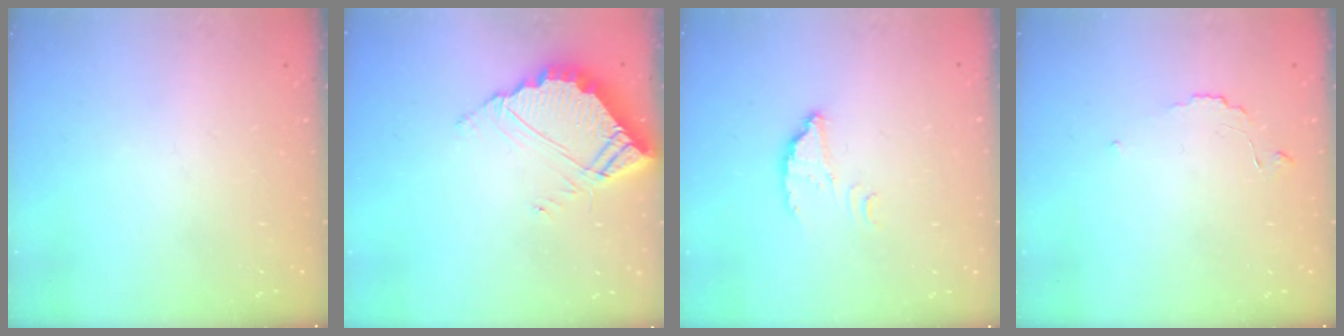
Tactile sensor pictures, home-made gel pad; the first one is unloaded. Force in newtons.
{"total": 7.6, "press": 7.6, "slide": 0.3}
{"total": 2.6, "press": 2.6, "slide": 0.2}
{"total": 4.9, "press": 4.9, "slide": 0.5}